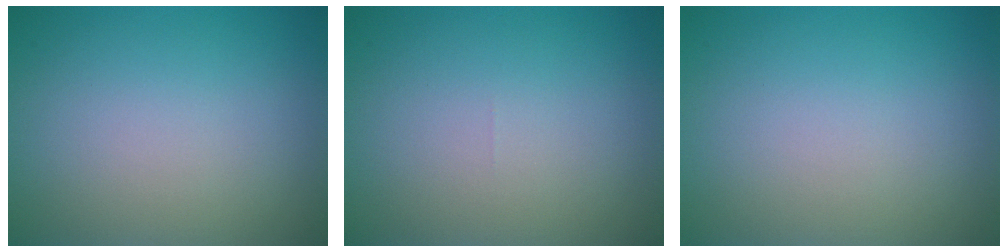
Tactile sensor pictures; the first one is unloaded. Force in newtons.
{"total": 0.0}
{"total": 0.0}